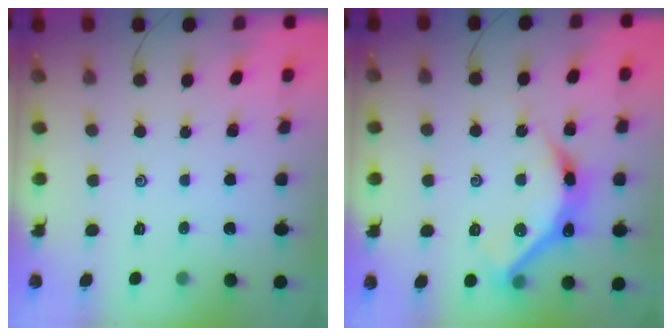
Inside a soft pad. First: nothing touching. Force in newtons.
{"total": 15.3, "press": 15.3, "slide": 0.2}